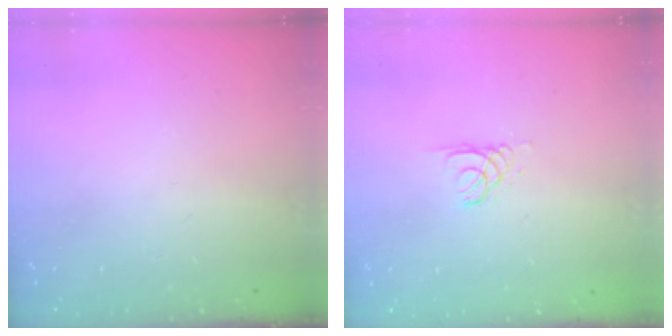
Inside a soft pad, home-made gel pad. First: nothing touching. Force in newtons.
{"total": 1.3, "press": 1.3, "slide": 0.1}